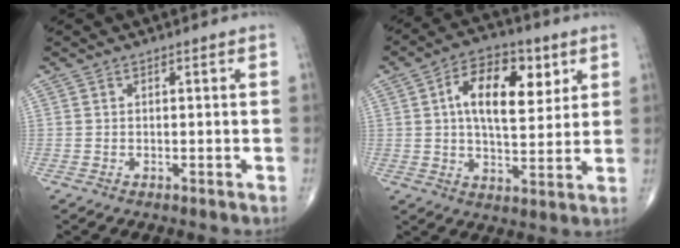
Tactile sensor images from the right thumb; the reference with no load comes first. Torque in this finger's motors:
{"motor_torque": [-0.29, 0.50, 0.58, 0.43, 0.28]}